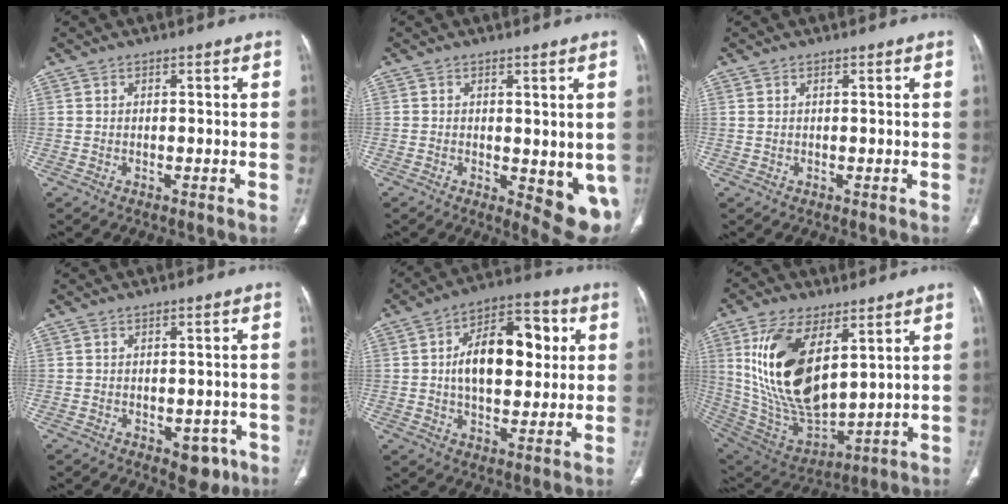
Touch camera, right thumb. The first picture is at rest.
{"total": 8.3, "force": [-1.0, 3.6, 7.5], "torque": [-0.078, -0.020, -0.006]}
{"total": 0.5, "force": [0.3, 0.2, 0.4], "torque": [-0.009, 0.007, 0.009]}
{"total": 4.9, "force": [-2.3, 3.0, 3.0], "torque": [-0.013, 0.011, -0.023]}
{"total": 16.3, "force": [2.4, 9.4, 13.2], "torque": [-0.175, 0.018, 0.033]}
{"total": 21.4, "force": [7.0, 10.6, 17.2], "torque": [-0.321, -0.032, 0.149]}